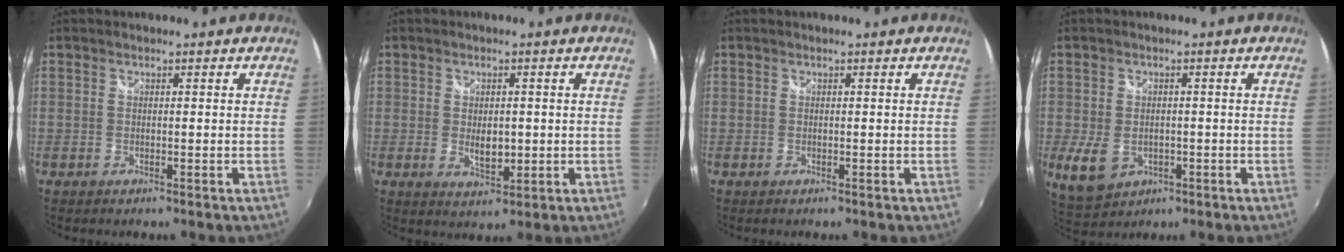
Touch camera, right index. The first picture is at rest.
{"total": 4.3, "force": [-0.4, 2.5, 3.4], "torque": [-0.058, -0.007, -0.001]}
{"total": 0.0}
{"total": 6.7, "force": [-1.9, 5.0, 4.0], "torque": [-0.089, -0.015, -0.023]}